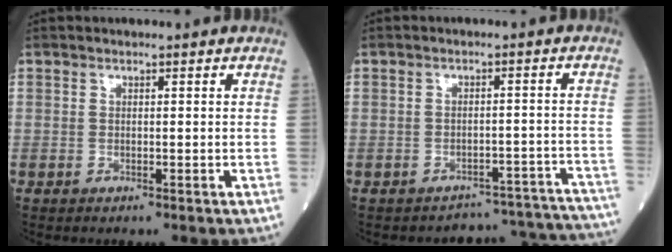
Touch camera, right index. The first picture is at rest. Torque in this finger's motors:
{"motor_torque": [0.12, -0.09, -0.04, 0.00]}